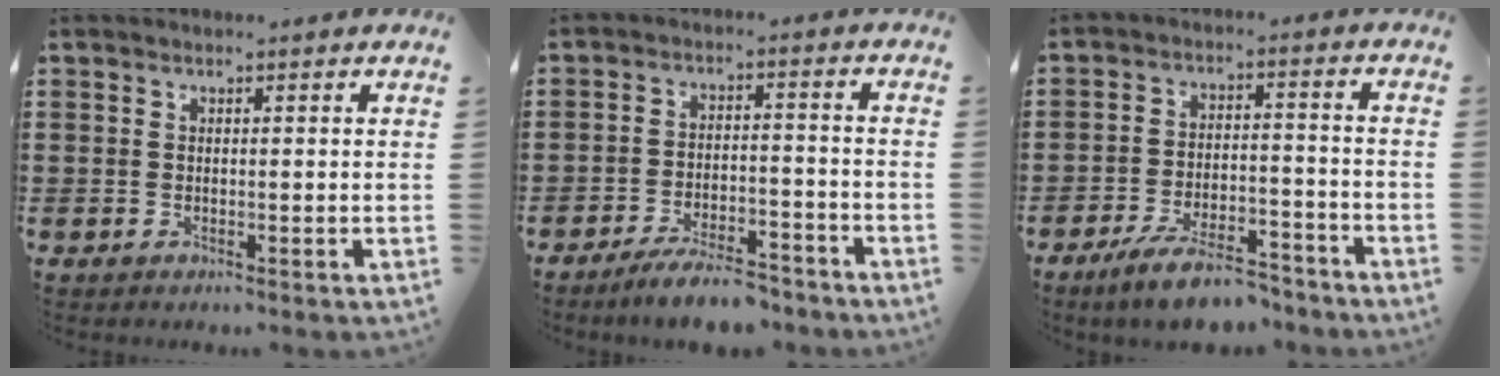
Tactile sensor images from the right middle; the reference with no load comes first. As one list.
[{"total": 6.0, "force": [-5.4, 0.7, 2.5], "torque": [-0.052, -0.005, -0.103]}, {"total": 7.9, "force": [-6.6, 1.3, 4.0], "torque": [-0.077, 0.005, -0.125]}]